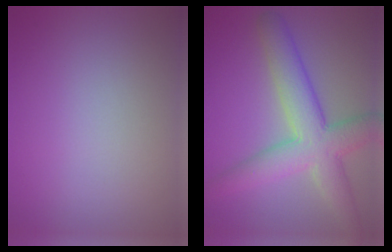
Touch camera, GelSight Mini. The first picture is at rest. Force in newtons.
{"total": 7.2, "press": 7.2, "slide": 0.4}